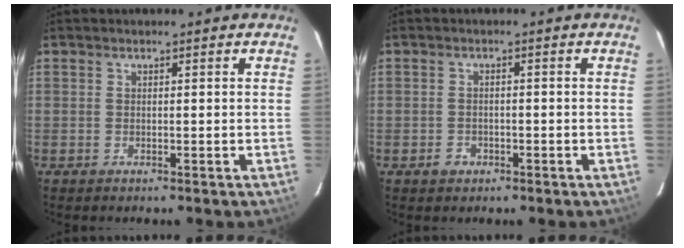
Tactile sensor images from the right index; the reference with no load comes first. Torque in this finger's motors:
{"motor_torque": [0.15, -0.18, -0.01, -0.01]}